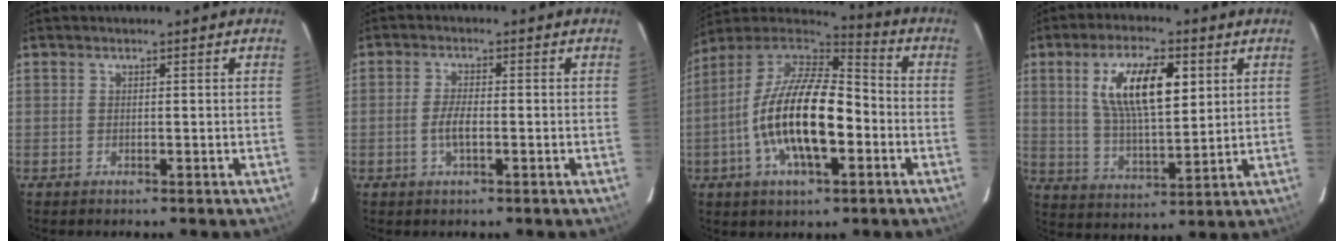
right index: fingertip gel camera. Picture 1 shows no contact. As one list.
[{"total": 3.4, "force": [-1.0, 1.0, 3.1], "torque": [-0.065, 0.002, -0.019]}, {"total": 19.5, "force": [-4.7, 7.8, 17.3], "torque": [-0.336, -0.005, -0.090]}, {"total": 13.5, "force": [4.6, 5.0, 11.7], "torque": [-0.215, 0.009, 0.088]}]